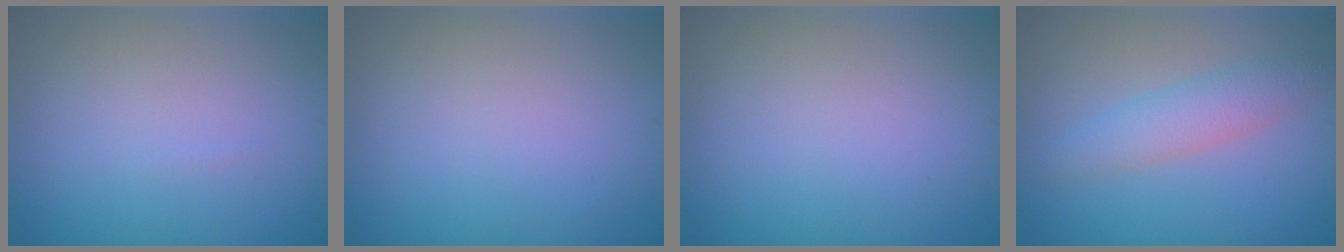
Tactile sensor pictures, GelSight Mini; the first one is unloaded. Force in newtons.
{"total": 0.0}
{"total": 0.0}
{"total": 2.9, "press": 2.9, "slide": 0.1}